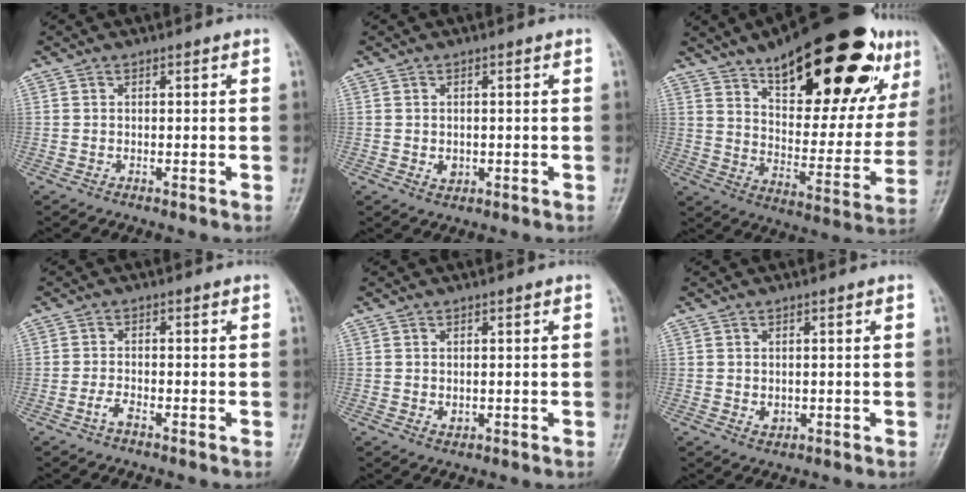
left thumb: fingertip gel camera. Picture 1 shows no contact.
{"total": 2.1, "force": [-0.3, 1.7, 1.1], "torque": [-0.011, 0.000, 0.000]}
{"total": 32.3, "force": [18.3, 12.4, 23.5], "torque": [-0.306, -0.051, 0.276]}
{"total": 2.0, "force": [-1.4, 0.7, 1.3], "torque": [-0.030, 0.008, -0.029]}
{"total": 1.4, "force": [0.0, 1.1, 0.9], "torque": [-0.010, -0.001, 0.003]}
{"total": 1.8, "force": [-0.1, 1.5, 1.1], "torque": [-0.011, -0.001, 0.003]}